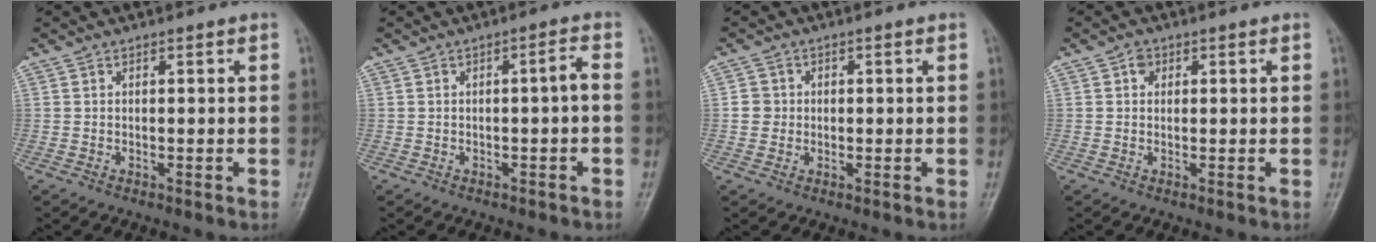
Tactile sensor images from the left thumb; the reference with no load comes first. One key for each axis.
{"total": 2.1, "fx": -0.5, "fy": 0.4, "fz": 2.0, "tx": -0.034, "ty": 0.017, "tz": -0.010}
{"total": 2.7, "fx": 0.0, "fy": 2.7, "fz": 0.6, "tx": 0.009, "ty": 0.006, "tz": -0.003}
{"total": 1.7, "fx": 0.6, "fy": 1.4, "fz": 0.7, "tx": 0.000, "ty": 0.002, "tz": 0.004}